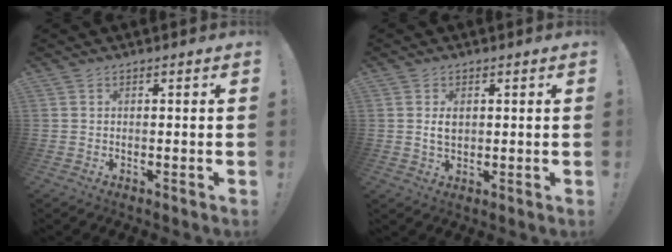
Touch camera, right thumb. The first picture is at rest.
{"total": 3.2, "force": [0.4, 2.1, 2.4], "torque": [-0.032, -0.001, 0.004]}